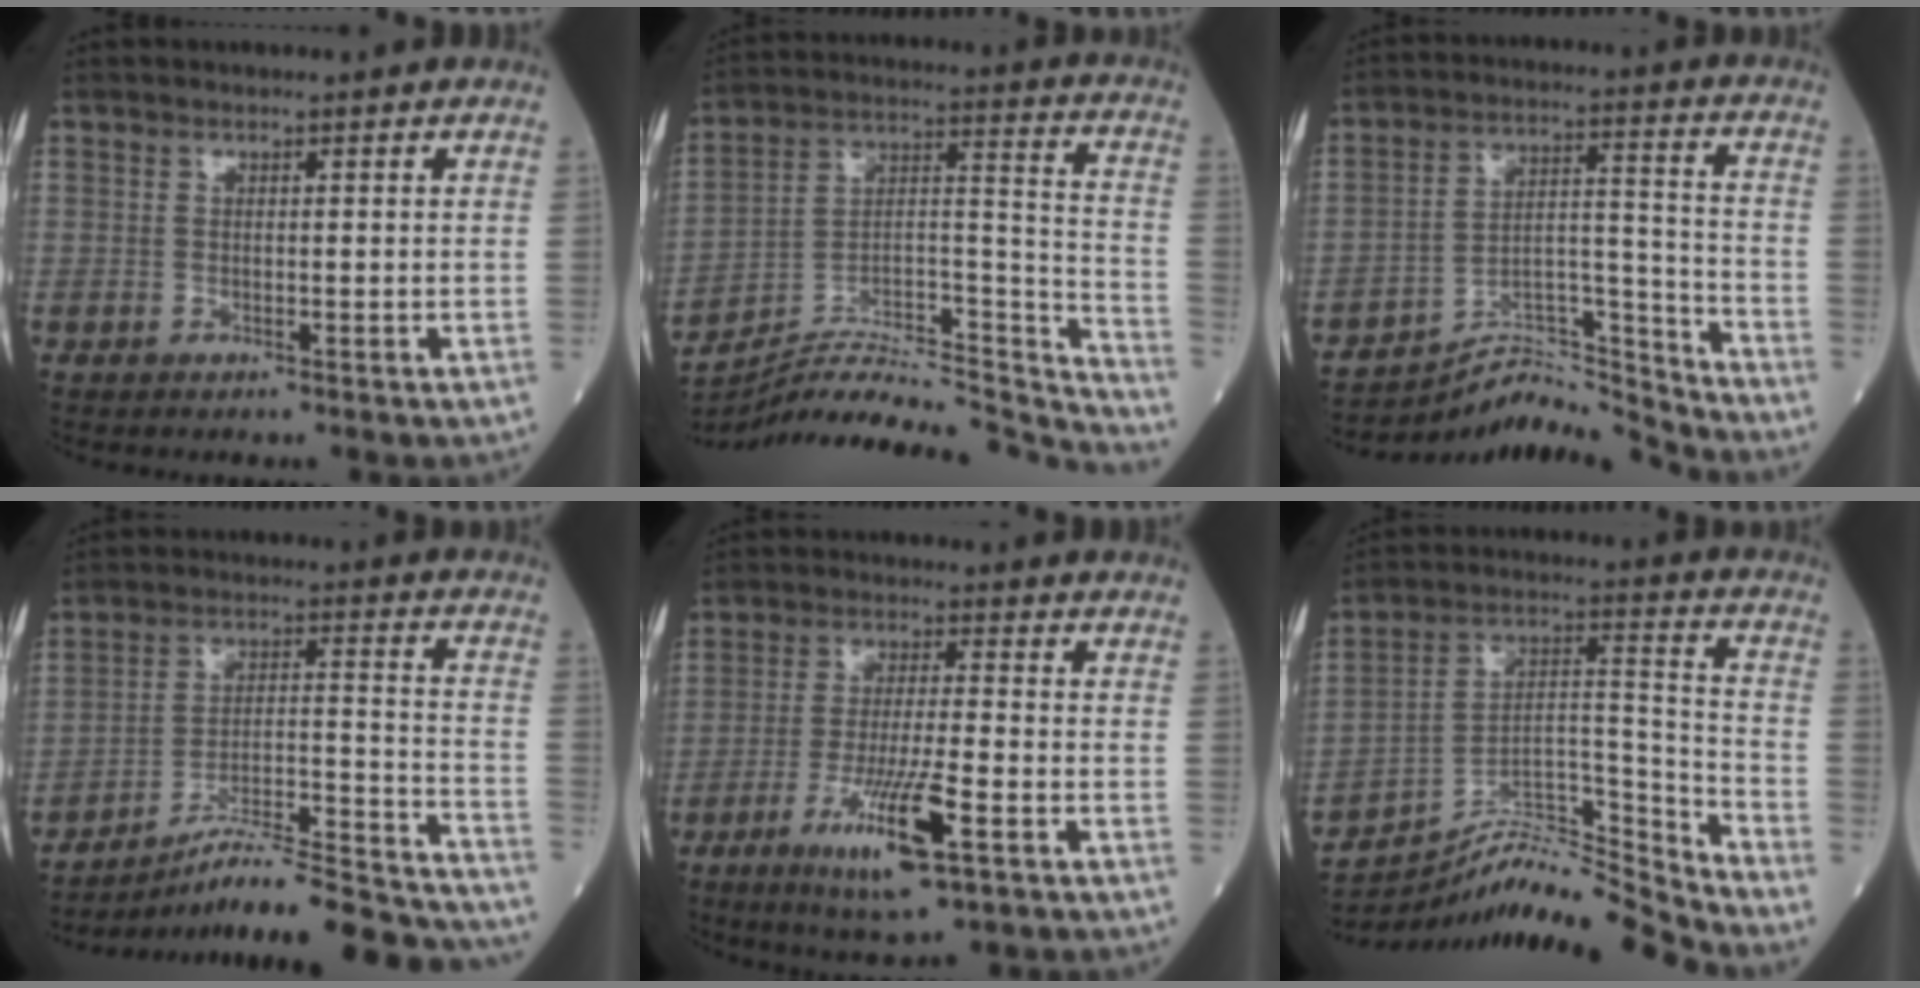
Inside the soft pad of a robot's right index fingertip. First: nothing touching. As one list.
[{"total": 27.0, "force": [-25.9, 2.5, 7.5], "torque": [-0.103, 0.031, -0.390]}, {"total": 11.8, "force": [-11.8, -1.2, -0.5], "torque": [0.011, 0.055, -0.202]}, {"total": 25.2, "force": [-23.2, 1.0, 9.8], "torque": [-0.091, 0.011, -0.333]}, {"total": 11.0, "force": [-5.0, 1.1, 9.7], "torque": [-0.180, -0.021, -0.086]}, {"total": 13.0, "force": [-12.7, -1.5, 2.1], "torque": [-0.032, 0.062, -0.226]}]